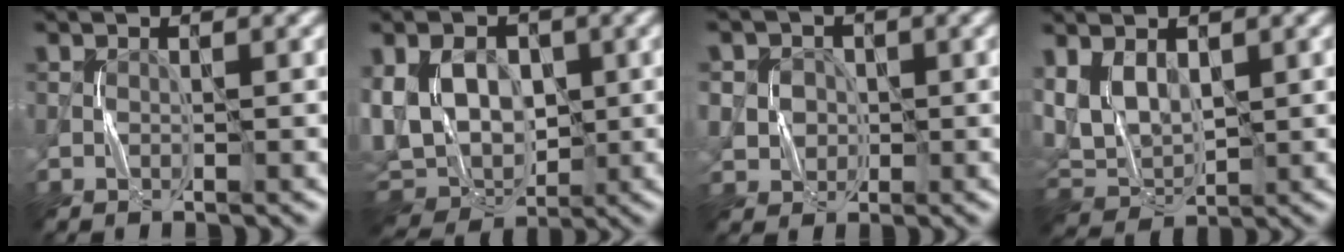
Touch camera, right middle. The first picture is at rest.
{"total": 8.8, "force": [0.5, 6.6, 5.8], "torque": [-0.114, -0.005, 0.006]}
{"total": 3.9, "force": [0.2, 3.7, 1.3], "torque": [-0.017, 0.012, -0.010]}
{"total": 3.9, "force": [1.5, 2.5, 2.6], "torque": [-0.057, -0.003, 0.034]}